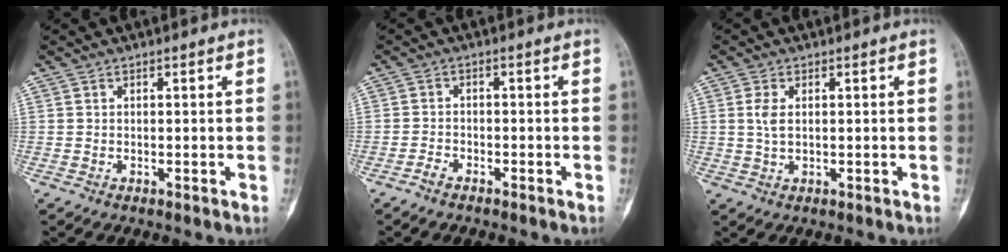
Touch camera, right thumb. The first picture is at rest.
{"total": 1.5, "force": [-1.3, 0.4, 0.6], "torque": [-0.019, 0.008, -0.026]}
{"total": 3.0, "force": [0.5, 1.5, 2.5], "torque": [-0.058, -0.002, 0.010]}